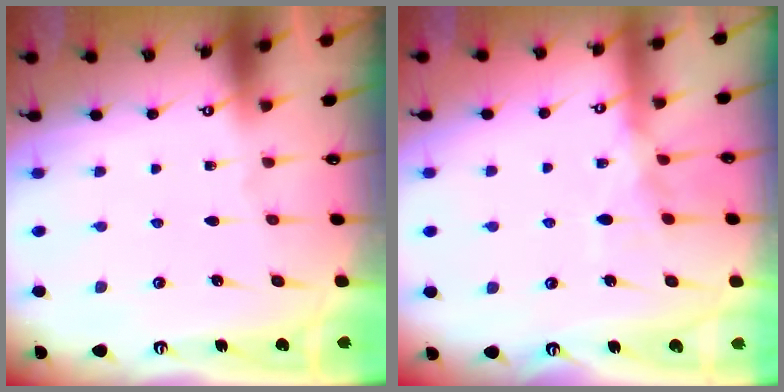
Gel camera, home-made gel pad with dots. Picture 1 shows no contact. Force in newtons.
{"total": 9.8, "press": 9.7, "slide": 0.8}